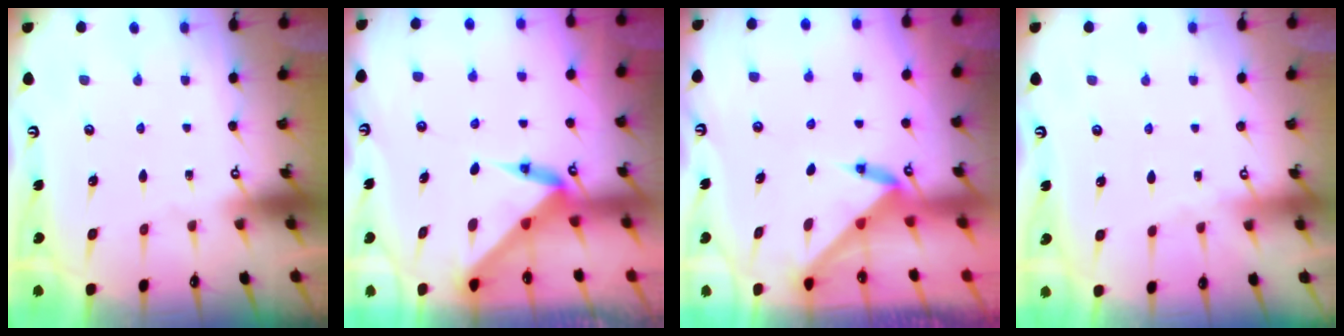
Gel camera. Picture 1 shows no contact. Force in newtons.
{"total": 3.8, "press": 3.8, "slide": 0.2}
{"total": 3.6, "press": 3.6, "slide": 0.3}
{"total": 1.6, "press": 1.6, "slide": 0.4}